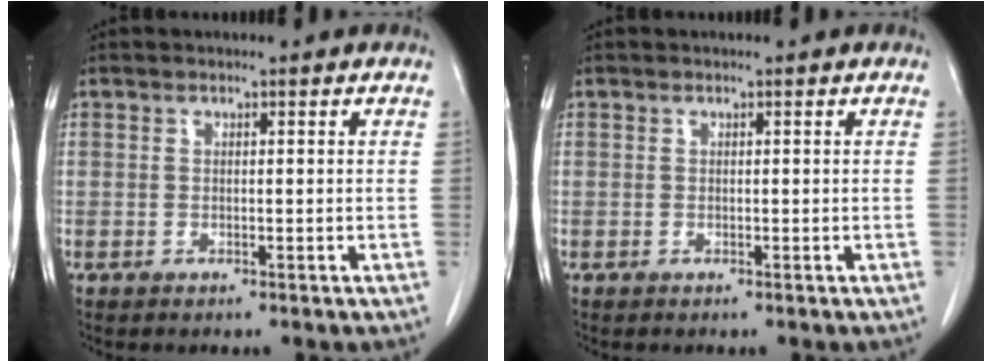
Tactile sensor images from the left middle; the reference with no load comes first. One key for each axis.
{"total": 0.0}